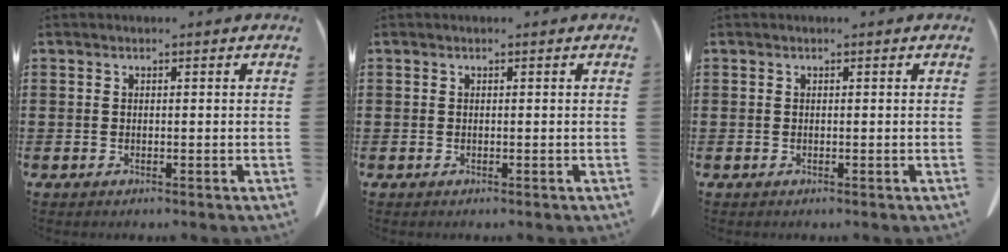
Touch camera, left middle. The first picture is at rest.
{"total": 0.0}
{"total": 0.0}